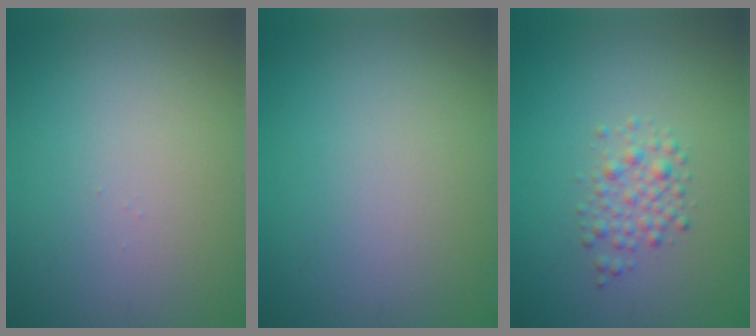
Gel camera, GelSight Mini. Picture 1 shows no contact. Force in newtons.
{"total": 0.0}
{"total": 2.1, "press": 2.1, "slide": 0.0}